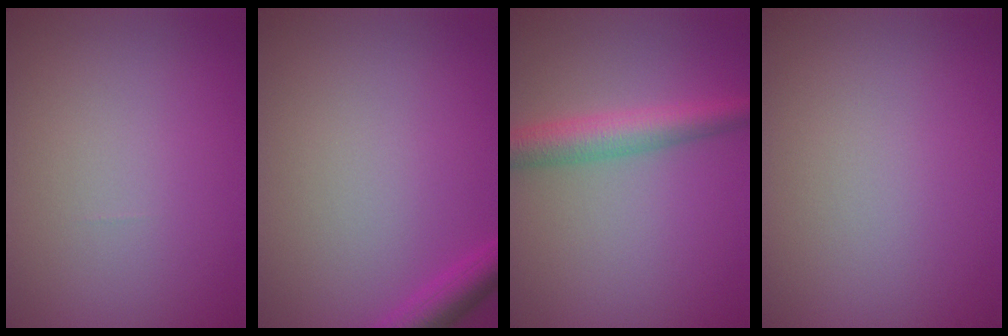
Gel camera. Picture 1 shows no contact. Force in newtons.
{"total": 2.4, "press": 2.4, "slide": 0.2}
{"total": 3.9, "press": 3.9, "slide": 0.0}
{"total": 0.0}